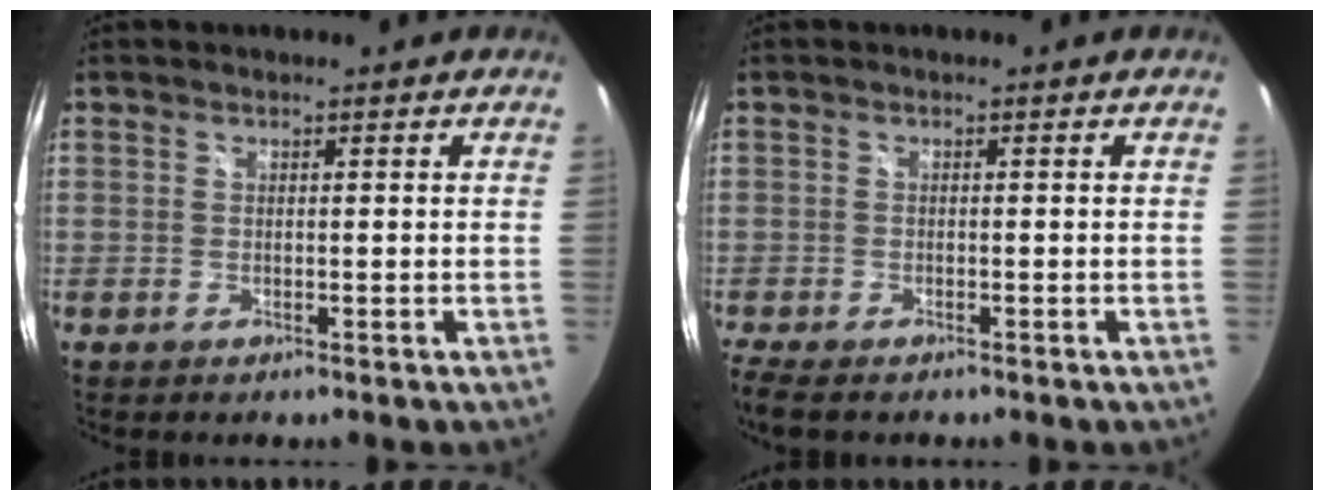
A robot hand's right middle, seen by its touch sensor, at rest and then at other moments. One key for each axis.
{"total": 3.9, "fx": -3.0, "fy": 1.1, "fz": 2.3, "tx": -0.053, "ty": -0.023, "tz": -0.058}